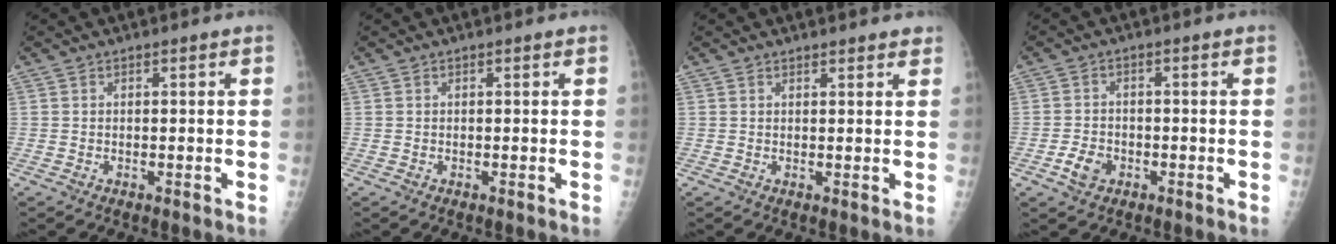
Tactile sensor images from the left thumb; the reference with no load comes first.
{"total": 0.0}
{"total": 2.5, "force": [2.3, 0.7, 0.8], "torque": [0.006, -0.006, 0.024]}
{"total": 4.0, "force": [-1.7, 2.9, 2.1], "torque": [-0.034, 0.010, -0.030]}